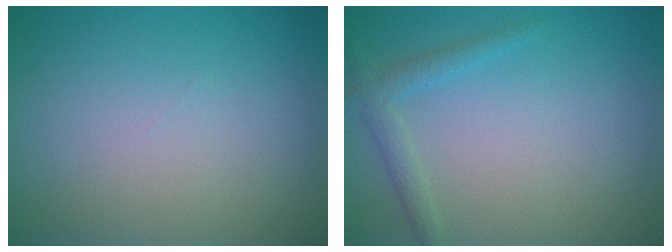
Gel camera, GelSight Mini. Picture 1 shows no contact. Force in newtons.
{"total": 1.8, "press": 1.7, "slide": 0.1}